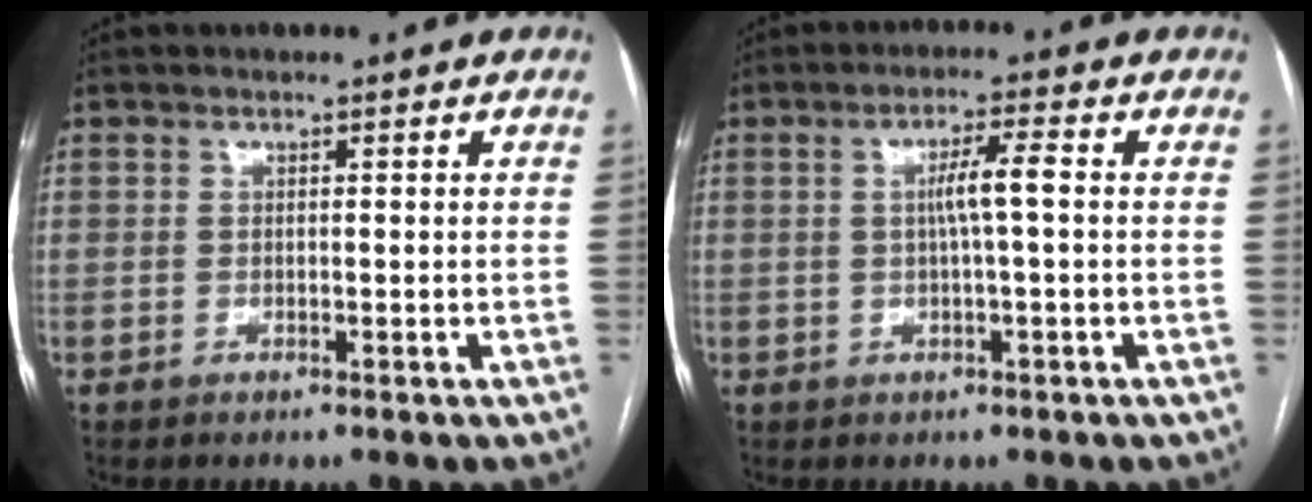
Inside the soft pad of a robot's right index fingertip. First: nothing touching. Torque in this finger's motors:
{"motor_torque": [0.78, 0.02, 0.37, 0.10]}